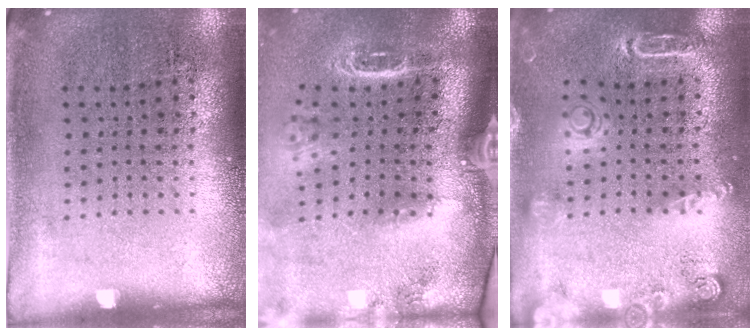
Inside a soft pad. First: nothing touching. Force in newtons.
{"total": 2.5, "press": 2.0, "slide": 1.6}
{"total": 1.8, "press": 1.8, "slide": 0.4}